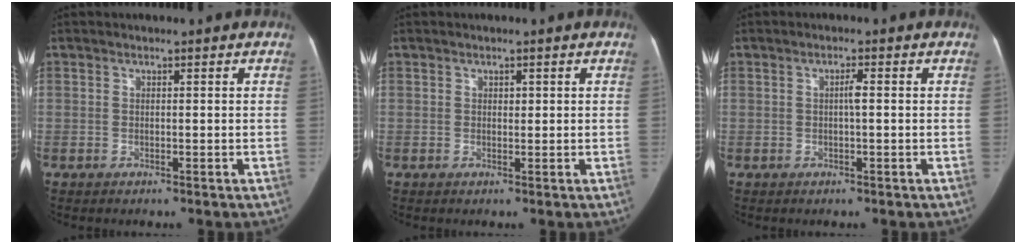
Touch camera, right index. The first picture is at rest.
{"total": 0.9, "force": [0.3, 0.7, 0.5], "torque": [-0.006, 0.003, 0.005]}
{"total": 1.5, "force": [0.0, 0.2, 1.5], "torque": [-0.026, 0.004, 0.001]}